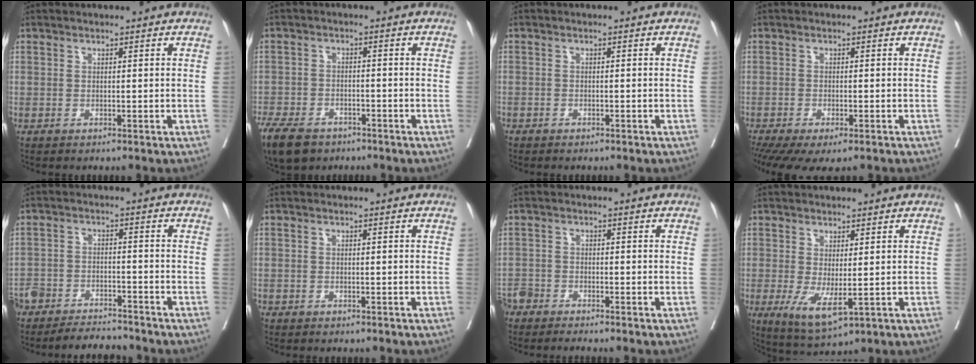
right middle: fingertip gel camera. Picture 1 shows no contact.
{"total": 11.2, "force": [-7.8, 6.2, 5.2], "torque": [-0.119, -0.013, -0.126]}
{"total": 1.0, "force": [-0.8, 0.6, 0.0], "torque": [-0.010, 0.002, -0.016]}
{"total": 9.5, "force": [-7.1, 2.8, 5.6], "torque": [-0.092, -0.010, -0.108]}
{"total": 8.4, "force": [-8.0, 2.0, 1.6], "torque": [-0.018, 0.007, -0.127]}
{"total": 1.0, "force": [-0.8, 0.6, 0.0], "torque": [-0.010, 0.002, -0.016]}
{"total": 4.4, "force": [-4.3, 0.9, 0.9], "torque": [-0.005, -0.011, -0.080]}
{"total": 5.9, "force": [-1.1, 2.0, 5.5], "torque": [-0.105, -0.021, -0.006]}